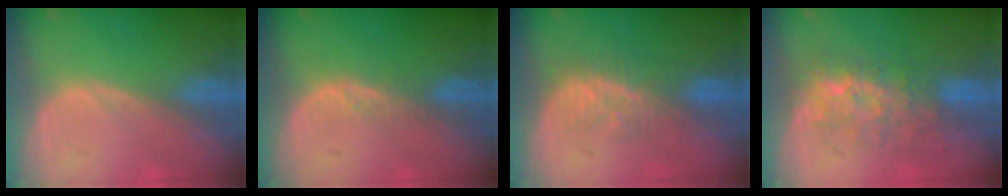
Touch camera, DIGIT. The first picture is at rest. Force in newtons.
{"total": 1.7, "press": 1.7, "slide": 0.1}
{"total": 5.7, "press": 5.5, "slide": 1.4}
{"total": 7.7, "press": 7.5, "slide": 1.5}